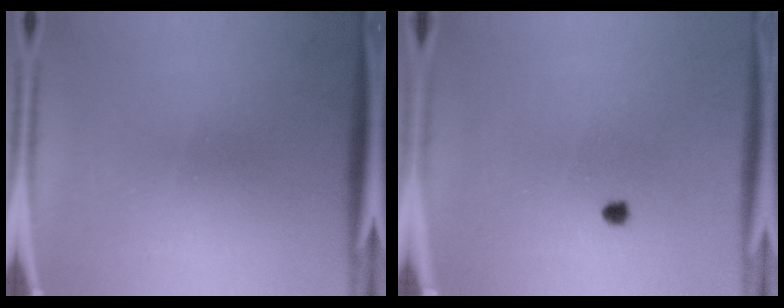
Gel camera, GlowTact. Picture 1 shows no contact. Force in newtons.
{"total": 0.9}